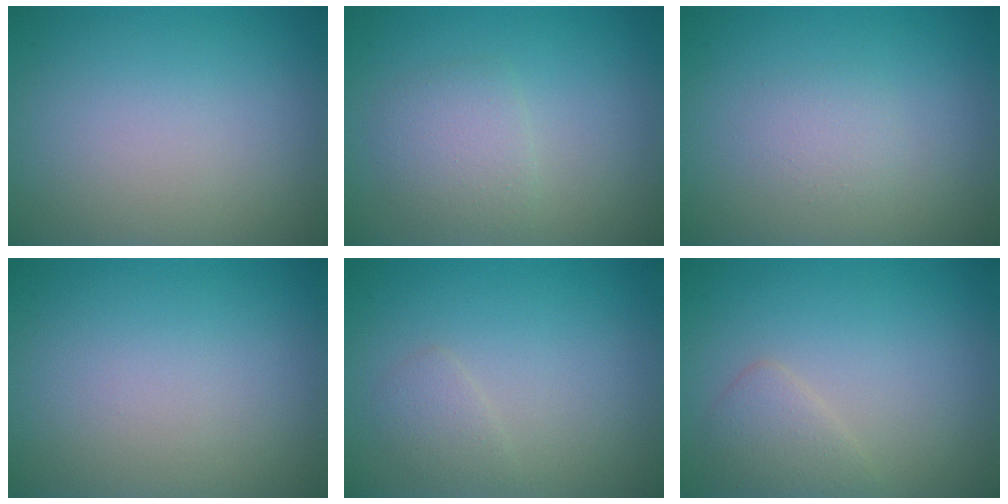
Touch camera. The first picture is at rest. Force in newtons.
{"total": 2.3, "press": 2.3, "slide": 0.0}
{"total": 1.2, "press": 1.2, "slide": 0.0}
{"total": 0.0}
{"total": 1.2, "press": 1.2, "slide": 0.1}
{"total": 1.9, "press": 1.9, "slide": 0.0}